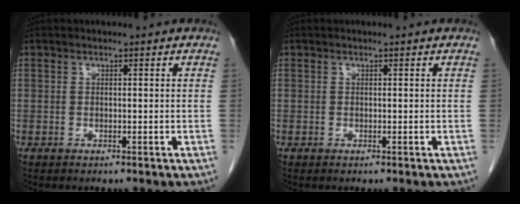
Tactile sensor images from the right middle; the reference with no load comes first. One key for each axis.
{"total": 0.0}